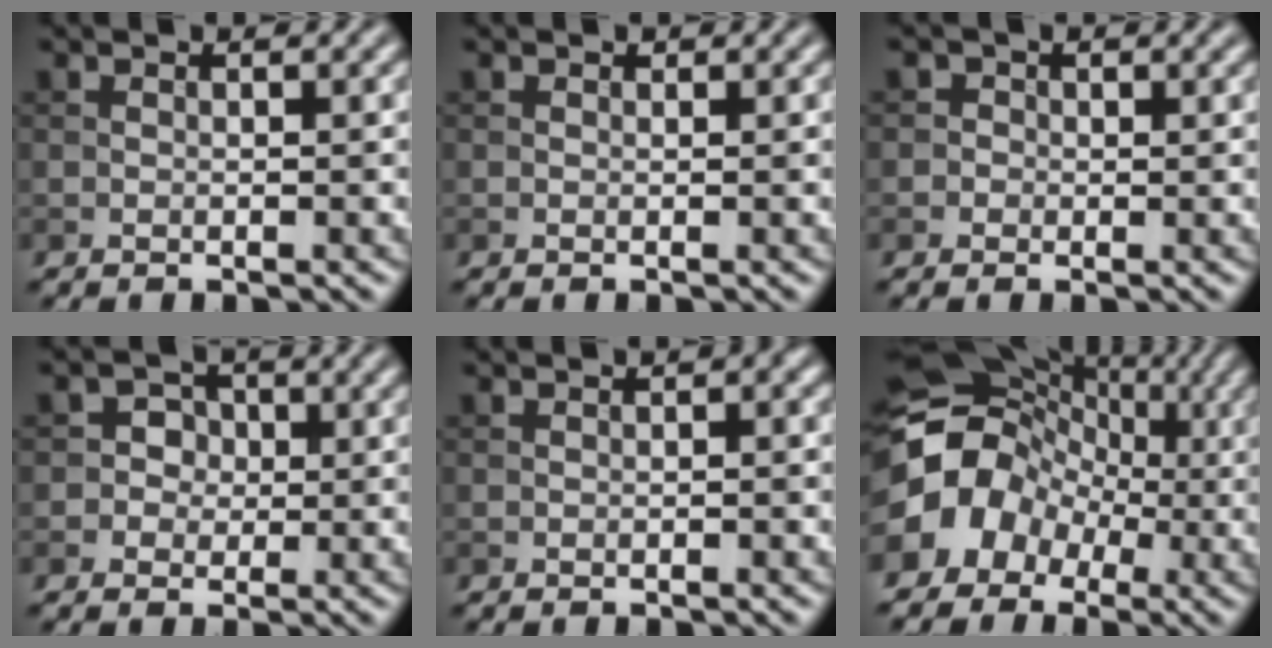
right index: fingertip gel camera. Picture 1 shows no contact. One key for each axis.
{"total": 0.0}
{"total": 1.8, "fx": 0.4, "fy": 1.7, "fz": 0.4, "tx": 0.013, "ty": 0.000, "tz": -0.006}
{"total": 2.5, "fx": 0.1, "fy": 2.4, "fz": 0.6, "tx": 0.012, "ty": 0.003, "tz": -0.007}
{"total": 0.9, "fx": 0.0, "fy": 0.3, "fz": 0.9, "tx": -0.012, "ty": 0.003, "tz": 0.002}
{"total": 10.5, "fx": -1.1, "fy": 9.1, "fz": 5.2, "tx": -0.076, "ty": 0.000, "tz": -0.041}